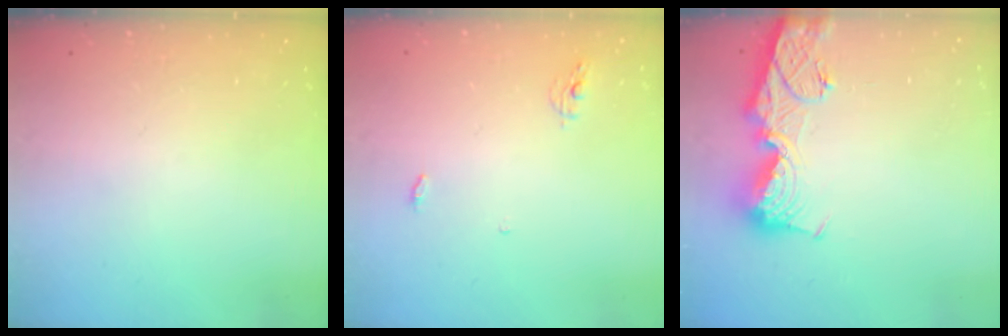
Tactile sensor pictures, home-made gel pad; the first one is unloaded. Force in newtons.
{"total": 4.2, "press": 4.2, "slide": 0.4}
{"total": 13.6, "press": 13.5, "slide": 1.5}